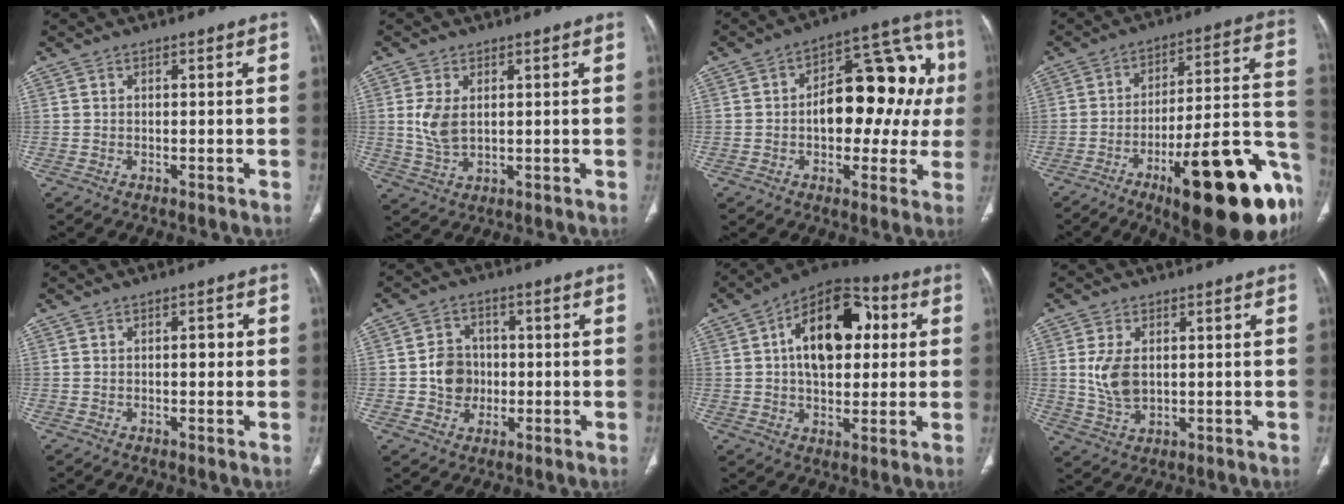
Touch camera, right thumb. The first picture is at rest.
{"total": 5.5, "force": [1.0, 3.2, 4.4], "torque": [-0.094, -0.007, 0.027]}
{"total": 19.7, "force": [0.8, 11.1, 16.3], "torque": [-0.174, 0.045, 0.008]}
{"total": 28.9, "force": [-13.1, 7.9, 24.5], "torque": [-0.251, 0.068, -0.183]}
{"total": 2.0, "force": [0.1, 1.1, 1.6], "torque": [-0.015, 0.004, -0.003]}
{"total": 7.1, "force": [-0.5, 6.3, 3.3], "torque": [-0.028, 0.011, -0.013]}
{"total": 18.6, "force": [3.7, 11.1, 14.4], "torque": [-0.180, 0.019, 0.049]}
{"total": 7.0, "force": [0.9, 4.3, 5.4], "torque": [-0.106, -0.006, 0.026]}